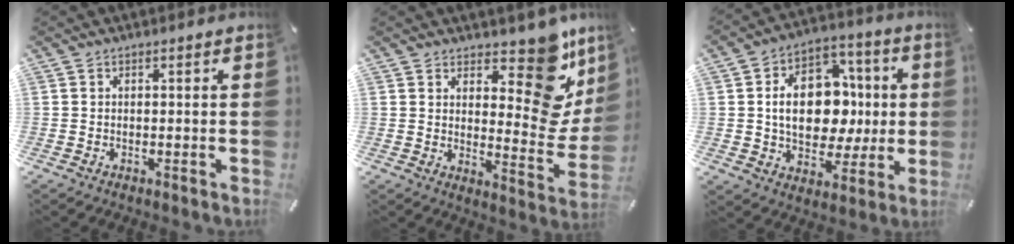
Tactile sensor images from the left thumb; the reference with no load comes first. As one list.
[{"total": 15.8, "force": [9.1, 8.1, 10.1], "torque": [-0.103, -0.092, 0.155]}, {"total": 16.9, "force": [0.2, 12.5, 11.4], "torque": [-0.197, 0.003, 0.009]}]